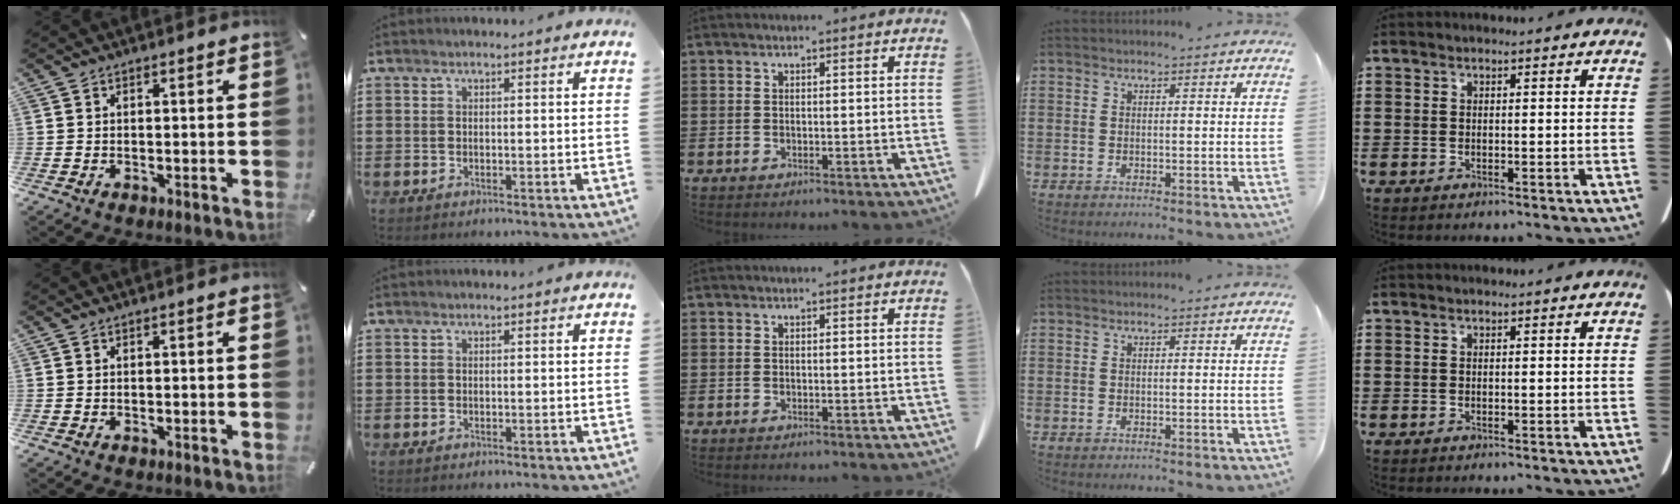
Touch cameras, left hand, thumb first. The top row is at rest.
{}